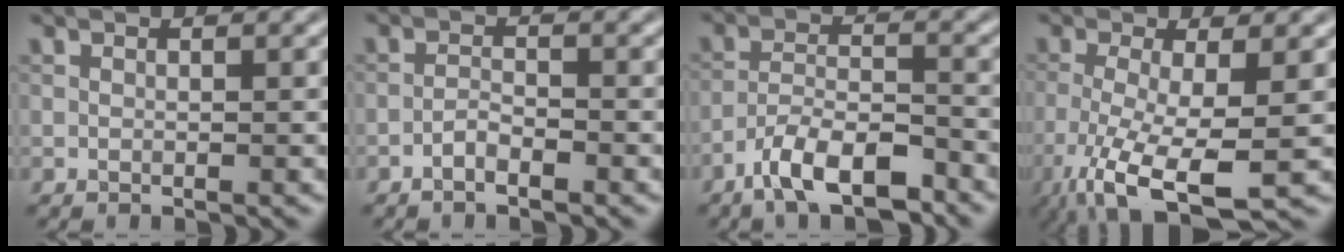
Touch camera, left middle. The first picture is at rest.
{"total": 1.6, "force": [-1.1, 0.4, 1.1], "torque": [-0.022, 0.003, -0.024]}
{"total": 6.9, "force": [-5.0, 1.9, 4.3], "torque": [-0.077, -0.001, -0.094]}
{"total": 8.5, "force": [-3.6, 2.5, 7.3], "torque": [-0.157, -0.024, -0.062]}